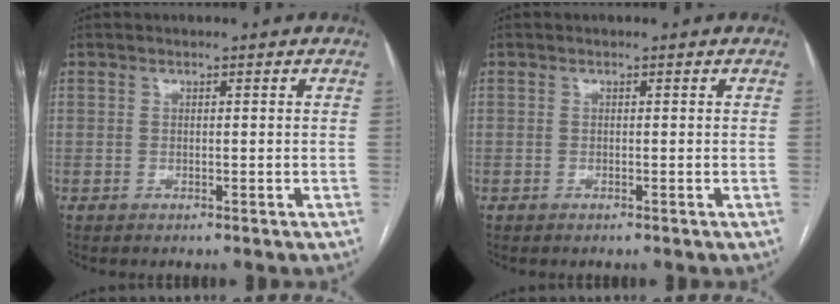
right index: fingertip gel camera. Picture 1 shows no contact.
{"total": 0.0}